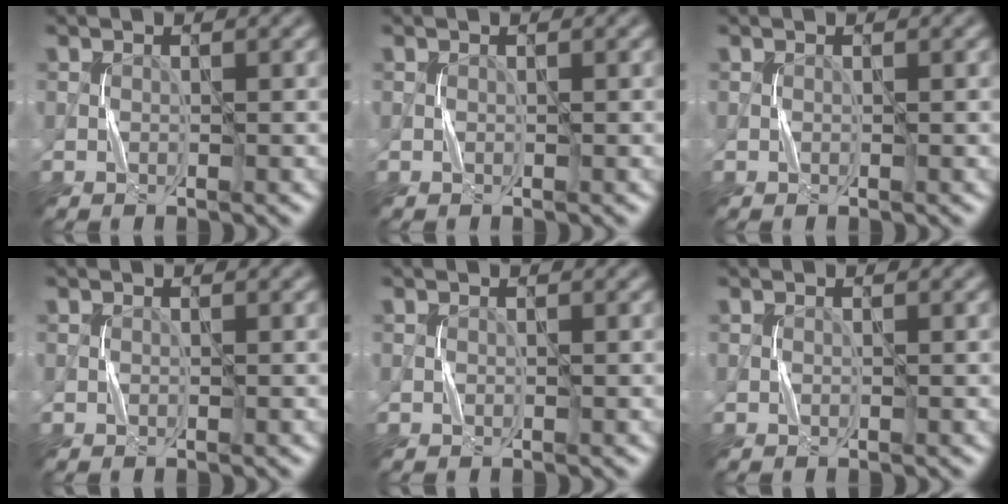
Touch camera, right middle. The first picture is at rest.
{"total": 0.0}
{"total": 0.0}
{"total": 0.0}
{"total": 0.0}
{"total": 0.0}